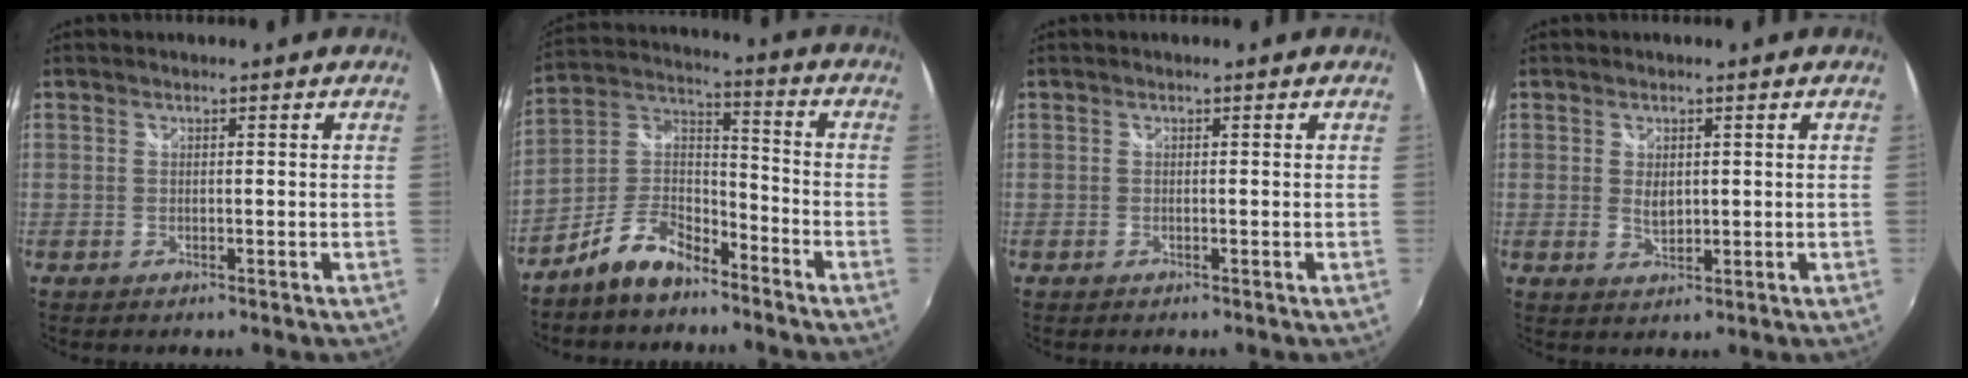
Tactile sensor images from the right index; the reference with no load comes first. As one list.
[{"total": 10.5, "force": [-7.2, 4.8, 5.9], "torque": [-0.136, 0.030, -0.137]}, {"total": 0.0}, {"total": 2.4, "force": [0.6, 1.5, 1.8], "torque": [-0.030, 0.001, 0.014]}]